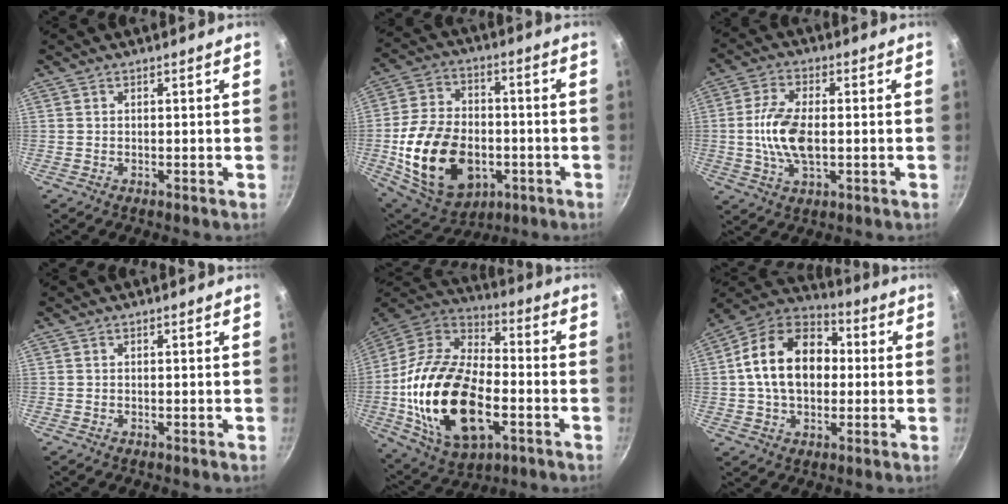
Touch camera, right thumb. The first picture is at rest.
{"total": 22.2, "force": [-4.9, 15.0, 15.6], "torque": [-0.271, 0.023, -0.068]}
{"total": 10.1, "force": [-0.5, 5.1, 8.7], "torque": [-0.169, 0.009, -0.016]}
{"total": 0.0}
{"total": 27.3, "force": [-5.6, 15.7, 21.6], "torque": [-0.400, 0.020, -0.098]}
{"total": 17.9, "force": [1.2, 12.6, 12.6], "torque": [-0.183, 0.033, 0.004]}